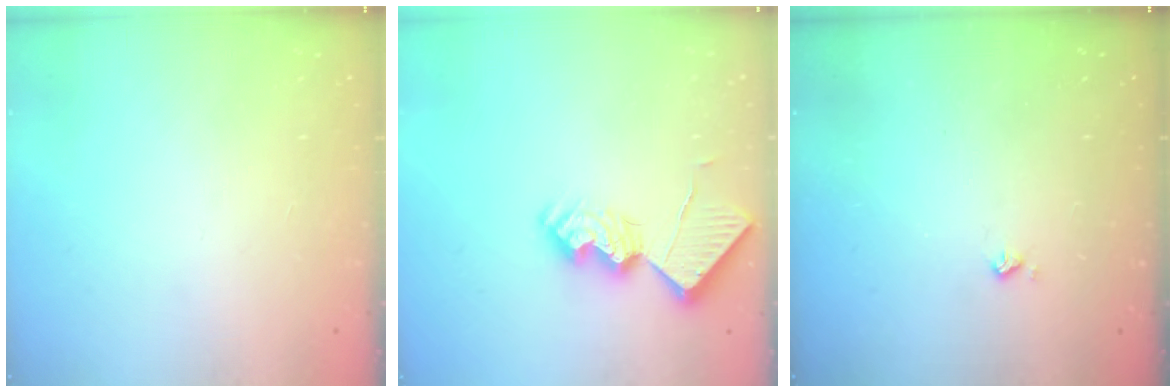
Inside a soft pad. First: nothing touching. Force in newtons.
{"total": 16.7, "press": 16.7, "slide": 0.1}
{"total": 2.7, "press": 2.7, "slide": 0.4}